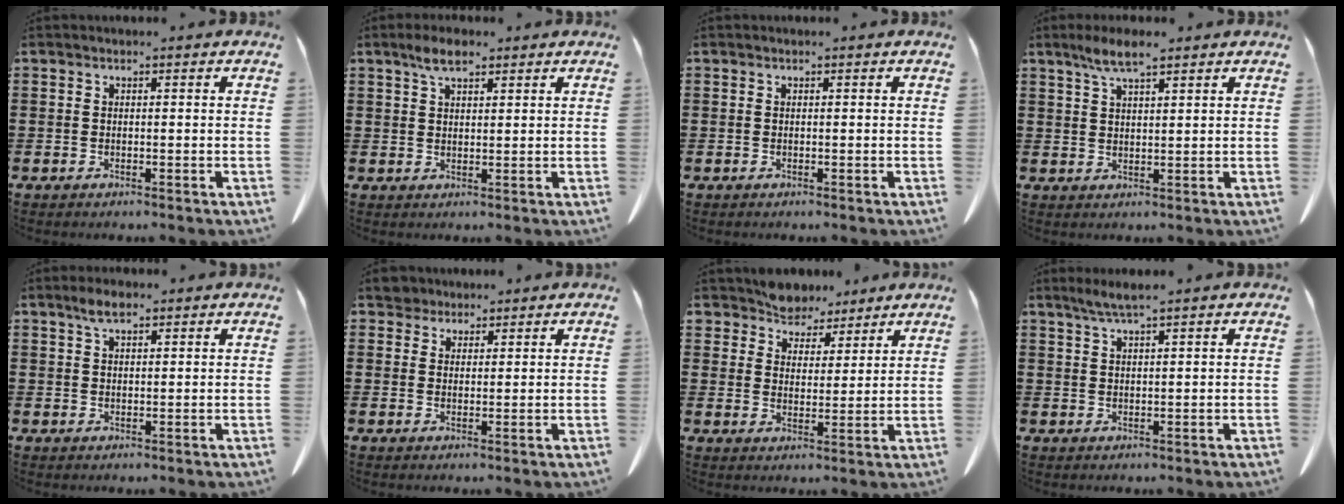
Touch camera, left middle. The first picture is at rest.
{"total": 4.1, "force": [2.7, 1.5, 2.8], "torque": [-0.059, 0.006, 0.049]}
{"total": 0.0}
{"total": 4.7, "force": [3.1, 0.8, 3.4], "torque": [-0.072, 0.003, 0.053]}
{"total": 2.9, "force": [1.9, 1.0, 2.0], "torque": [-0.043, 0.005, 0.035]}
{"total": 3.0, "force": [2.8, 1.2, 0.3], "torque": [-0.015, 0.002, 0.054]}
{"total": 5.2, "force": [4.8, 1.8, -0.2], "torque": [-0.024, -0.023, 0.087]}
{"total": 2.6, "force": [1.9, -0.2, 1.8], "torque": [-0.037, 0.001, 0.034]}